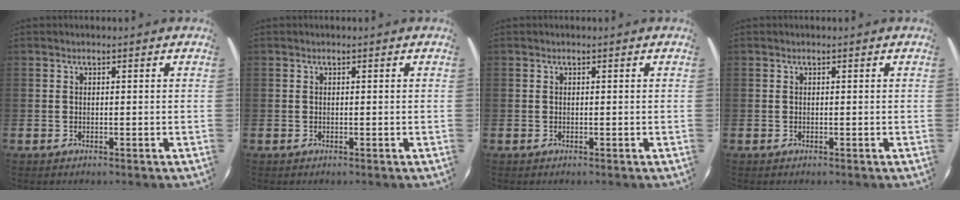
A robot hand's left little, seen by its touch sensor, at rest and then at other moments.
{"total": 0.0}
{"total": 0.0}
{"total": 0.0}